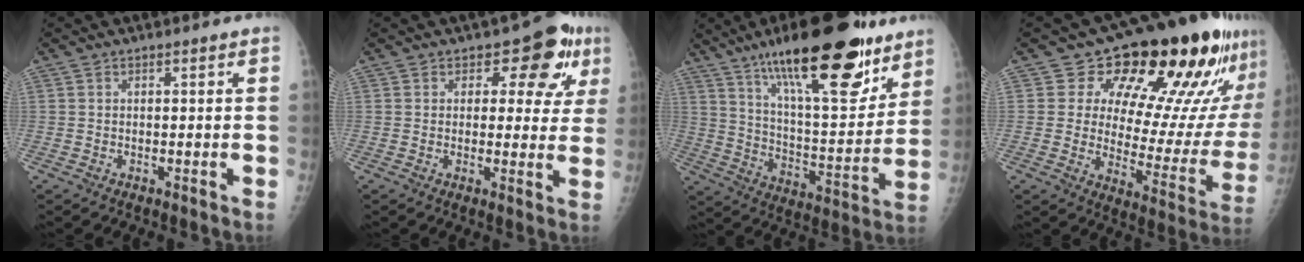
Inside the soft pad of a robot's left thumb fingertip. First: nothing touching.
{"total": 9.0, "force": [3.8, 5.6, 6.0], "torque": [-0.021, -0.006, 0.038]}
{"total": 27.4, "force": [17.3, 8.4, 19.5], "torque": [-0.273, -0.058, 0.281]}
{"total": 23.3, "force": [15.3, 10.6, 14.1], "torque": [-0.147, -0.079, 0.204]}